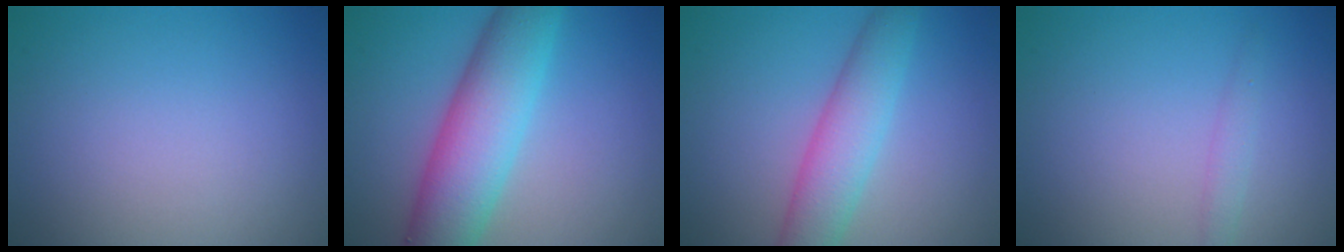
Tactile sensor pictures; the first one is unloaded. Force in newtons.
{"total": 8.3, "press": 8.3, "slide": 0.1}
{"total": 4.8, "press": 4.8, "slide": 0.2}
{"total": 1.0, "press": 1.0, "slide": 0.0}